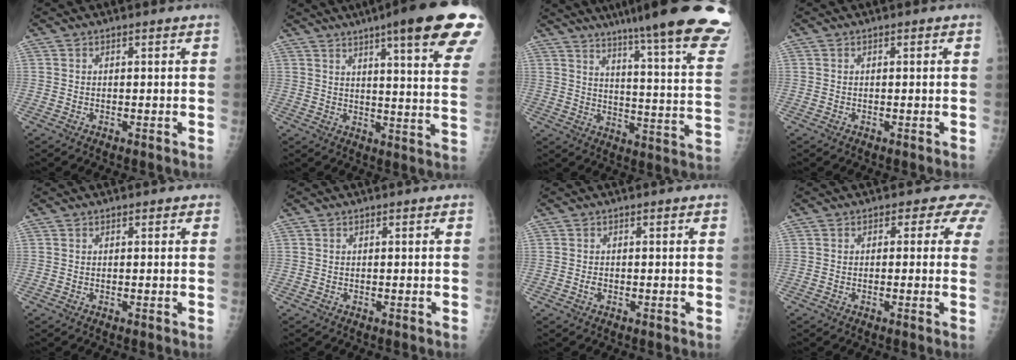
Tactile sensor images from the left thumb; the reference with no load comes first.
{"total": 22.2, "force": [13.6, 2.9, 17.3], "torque": [-0.214, -0.044, 0.165]}
{"total": 29.9, "force": [23.8, 2.4, 18.0], "torque": [-0.208, -0.135, 0.303]}
{"total": 0.0}
{"total": 0.7, "force": [0.3, 0.5, 0.4], "torque": [0.003, 0.001, -0.002]}
{"total": 0.0}
{"total": 1.0, "force": [-0.4, 0.7, 0.6], "torque": [-0.006, 0.001, -0.008]}
{"total": 3.5, "force": [1.8, 2.5, 1.7], "torque": [0.010, -0.004, -0.005]}